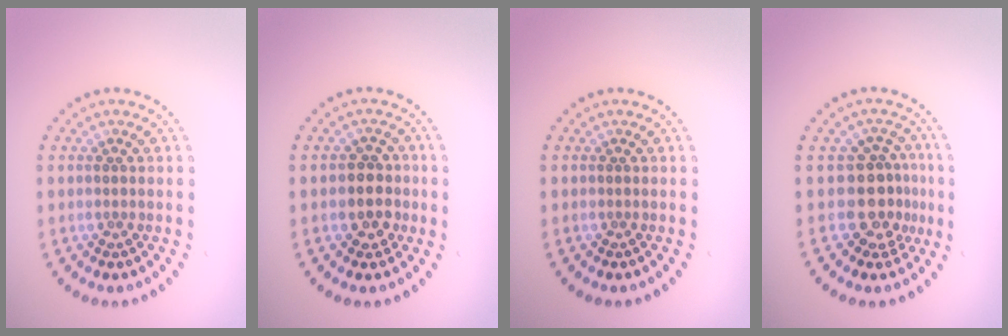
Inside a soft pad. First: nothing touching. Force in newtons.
{"total": 2.7, "press": 2.5, "slide": 1.0}
{"total": 0.0}
{"total": 3.6, "press": 2.7, "slide": 2.4}